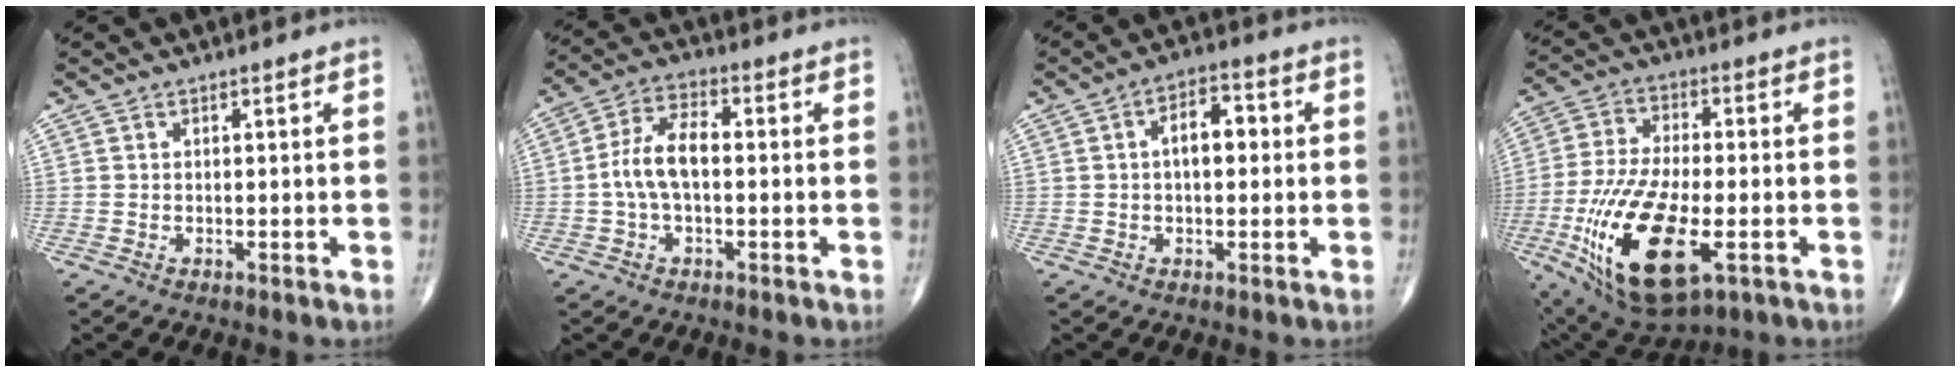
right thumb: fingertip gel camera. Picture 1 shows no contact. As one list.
[{"total": 8.3, "force": [-0.6, 4.2, 7.1], "torque": [-0.146, 0.027, -0.018]}, {"total": 6.7, "force": [0.7, 3.7, 5.6], "torque": [-0.078, 0.020, 0.002]}, {"total": 20.7, "force": [-6.4, 8.8, 17.6], "torque": [-0.363, -0.006, -0.100]}]